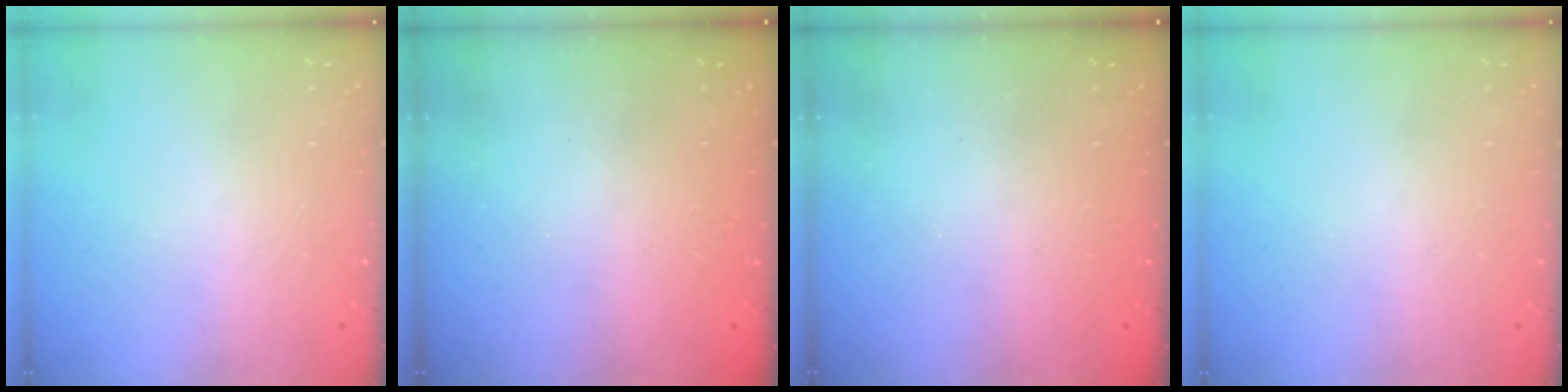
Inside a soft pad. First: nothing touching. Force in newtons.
{"total": 2.3, "press": 2.2, "slide": 0.8}
{"total": 1.5, "press": 1.4, "slide": 0.6}
{"total": 0.0}